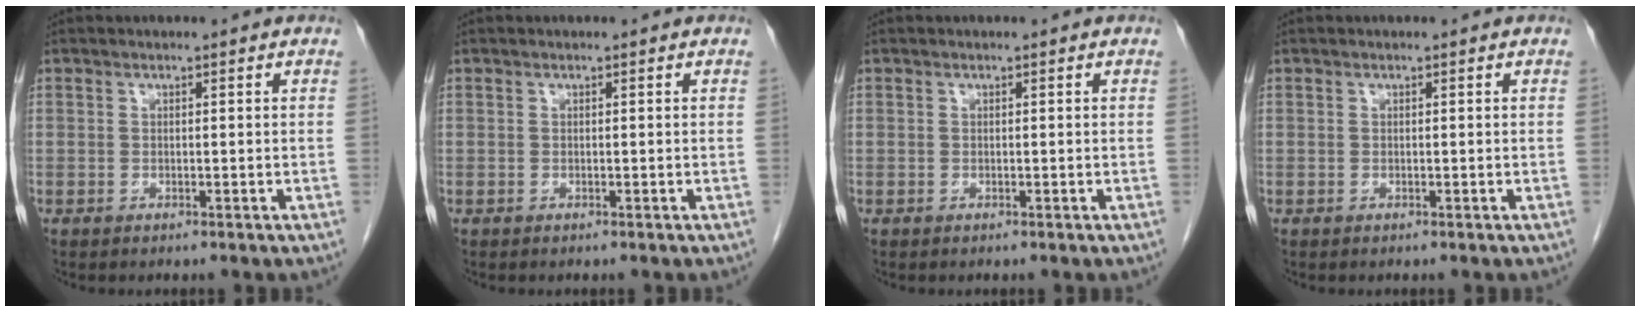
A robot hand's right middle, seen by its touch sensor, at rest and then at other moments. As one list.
[{"total": 0.0}, {"total": 0.0}, {"total": 0.0}]